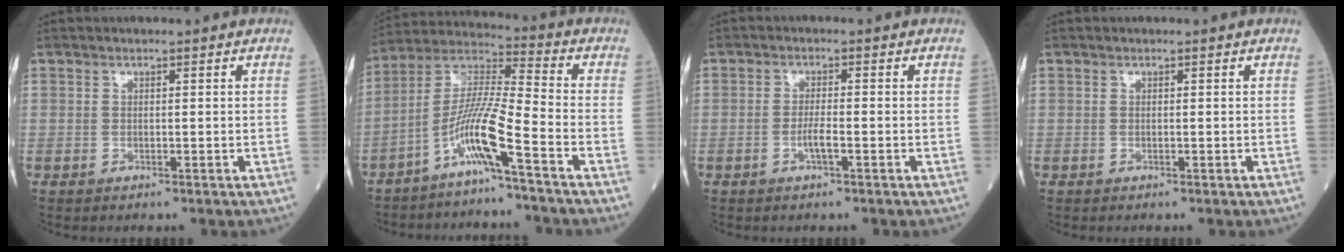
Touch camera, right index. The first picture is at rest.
{"total": 9.7, "force": [-5.2, -1.1, 8.1], "torque": [-0.166, 0.000, -0.112]}
{"total": 2.4, "force": [-1.0, 0.1, 2.2], "torque": [-0.041, 0.000, -0.022]}
{"total": 0.0}